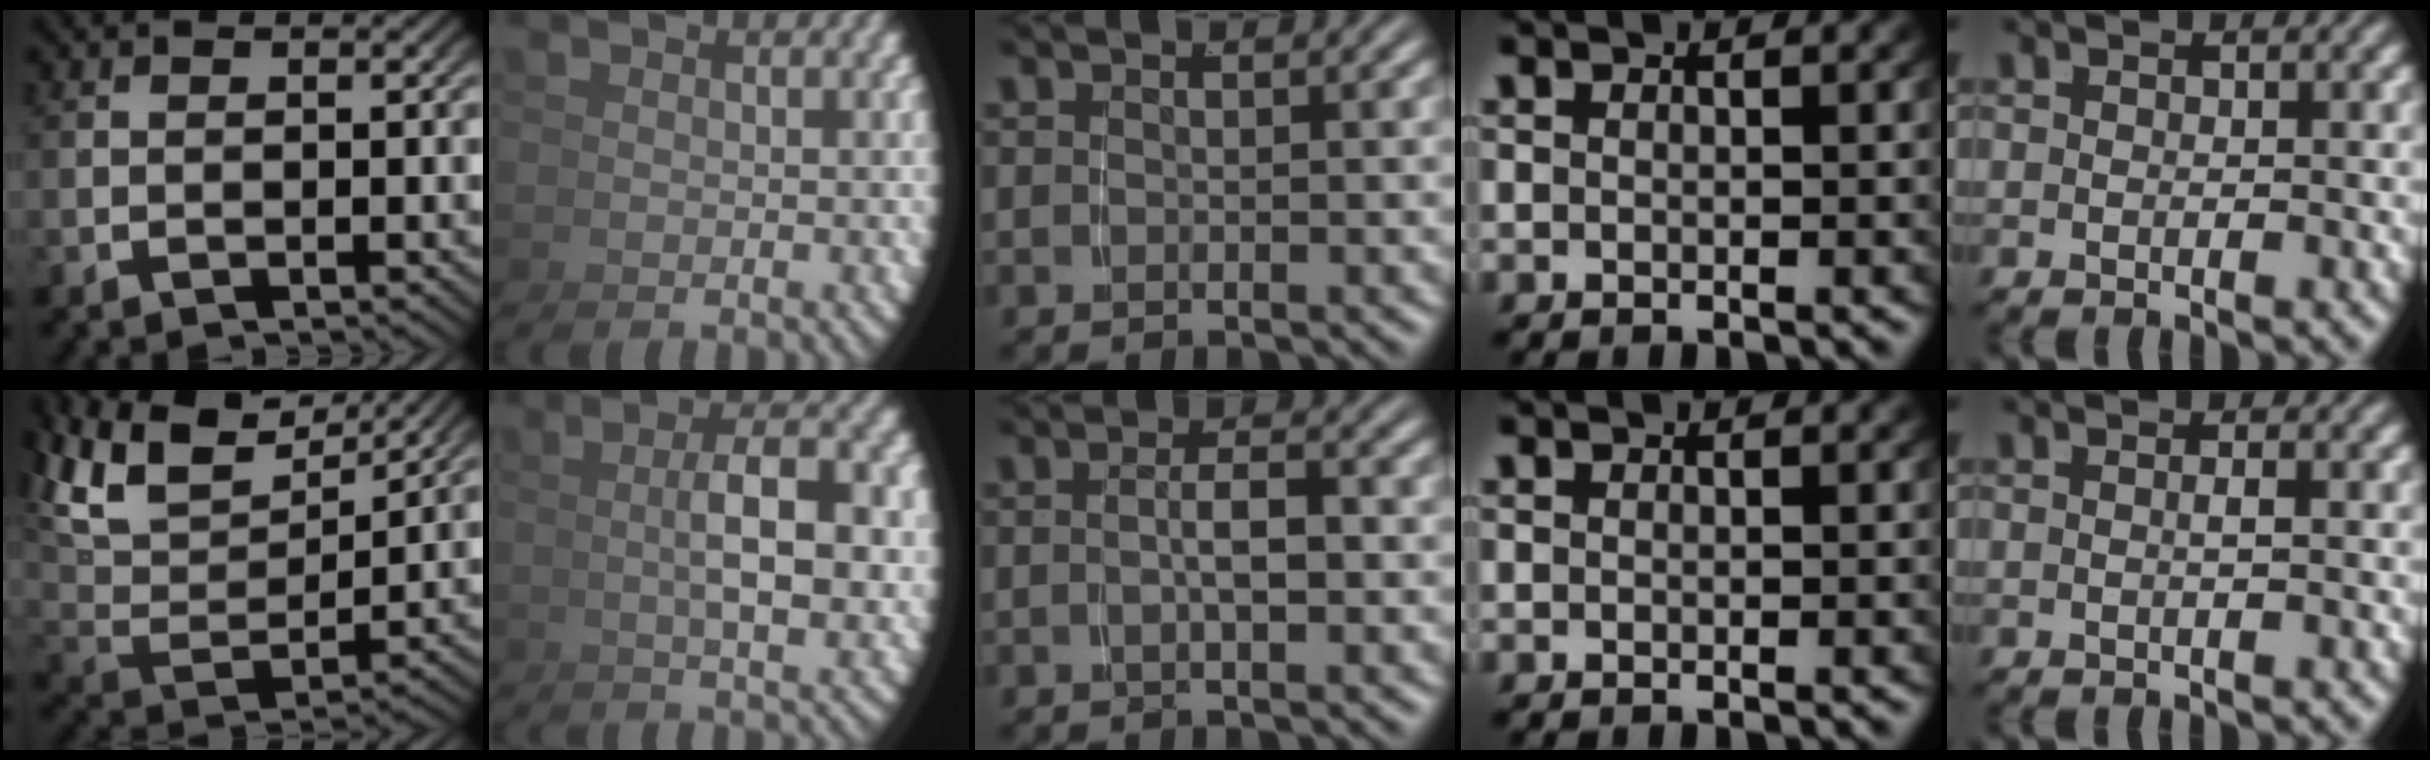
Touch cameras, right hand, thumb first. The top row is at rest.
{"thumb": {"total": 10.7, "force": [5.9, 5.9, 6.7], "torque": [-0.143, 0.006, 0.100]}, "index": {"total": 6.3, "force": [1.5, 1.9, 5.8], "torque": [-0.069, 0.018, 0.019]}, "middle": {"total": 2.1, "force": [-0.7, 0.0, 2.0], "torque": [-0.029, 0.002, -0.008]}, "little": {"total": 0.8, "force": [-0.4, -0.3, 0.6], "torque": [-0.012, -0.002, -0.005]}}